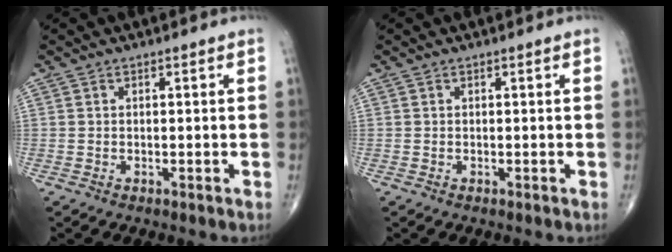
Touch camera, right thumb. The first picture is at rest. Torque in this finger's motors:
{"motor_torque": [0.00, 0.00, 0.06, 0.06, 0.00]}